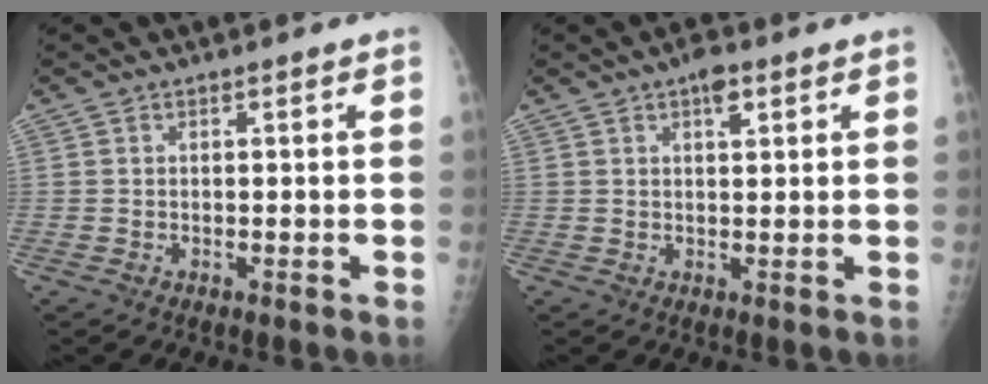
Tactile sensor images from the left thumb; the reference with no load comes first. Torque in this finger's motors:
{"motor_torque": [0.95, 0.31, 0.56, -0.05, 0.01]}